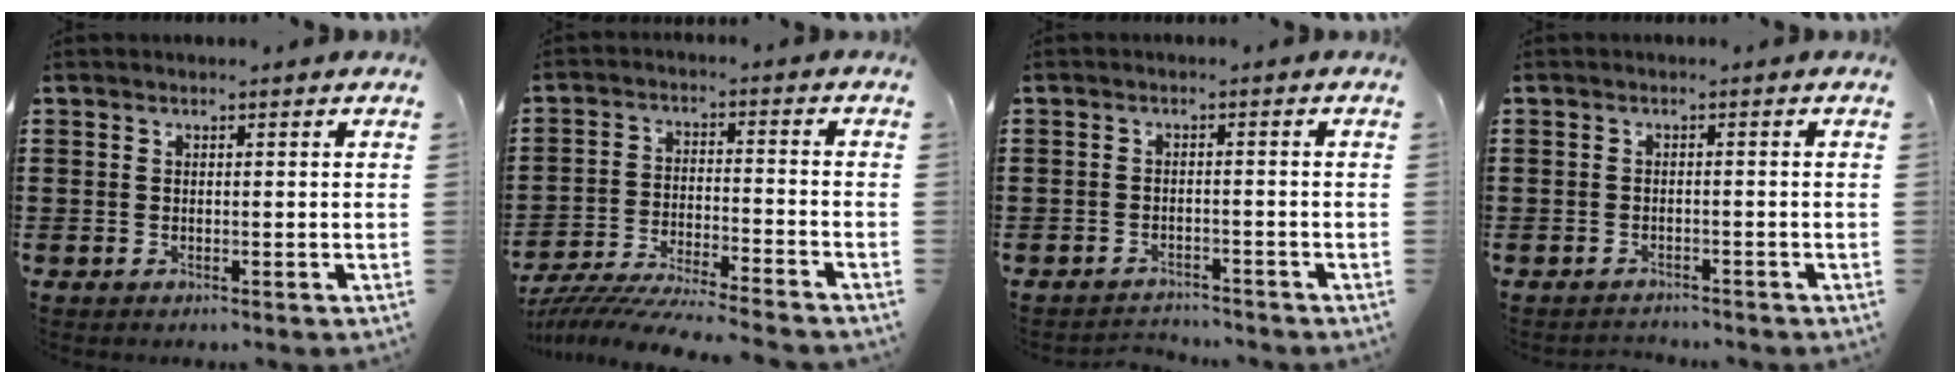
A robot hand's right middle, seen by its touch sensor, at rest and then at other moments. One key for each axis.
{"total": 6.7, "fx": -6.5, "fy": -0.4, "fz": 1.6, "tx": -0.037, "ty": -0.012, "tz": -0.131}
{"total": 2.0, "fx": -2.0, "fy": 0.2, "fz": -0.1, "tx": -0.006, "ty": -0.003, "tz": -0.044}
{"total": 1.4, "fx": -1.3, "fy": 0.1, "fz": -0.2, "tx": -0.001, "ty": 0.002, "tz": -0.031}